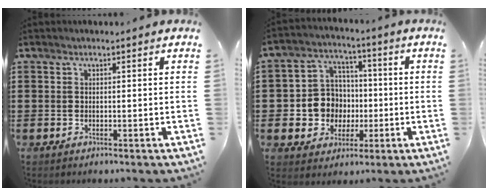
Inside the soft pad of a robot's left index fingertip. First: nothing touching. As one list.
[{"total": 8.4, "force": [-0.2, 8.0, 2.3], "torque": [-0.079, 0.015, 0.008]}]